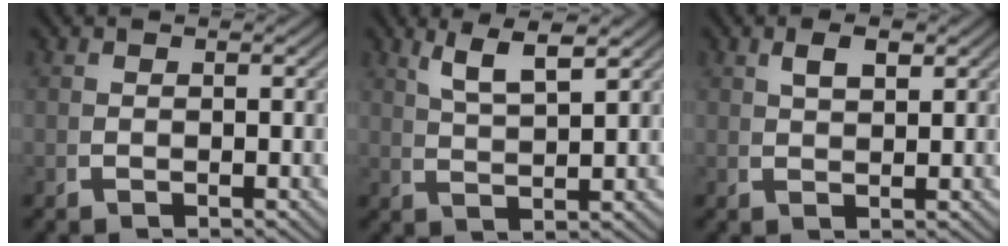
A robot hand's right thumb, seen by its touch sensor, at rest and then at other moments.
{"total": 4.7, "force": [3.5, 0.6, 3.1], "torque": [-0.047, 0.013, 0.068]}
{"total": 2.0, "force": [1.4, 0.3, 1.3], "torque": [-0.014, 0.007, 0.031]}